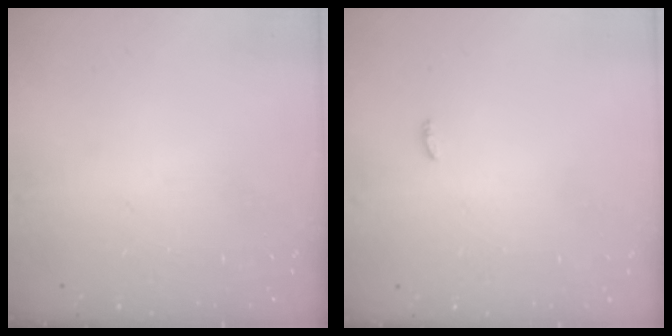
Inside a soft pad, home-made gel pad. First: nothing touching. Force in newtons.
{"total": 3.4, "press": 3.3, "slide": 1.0}